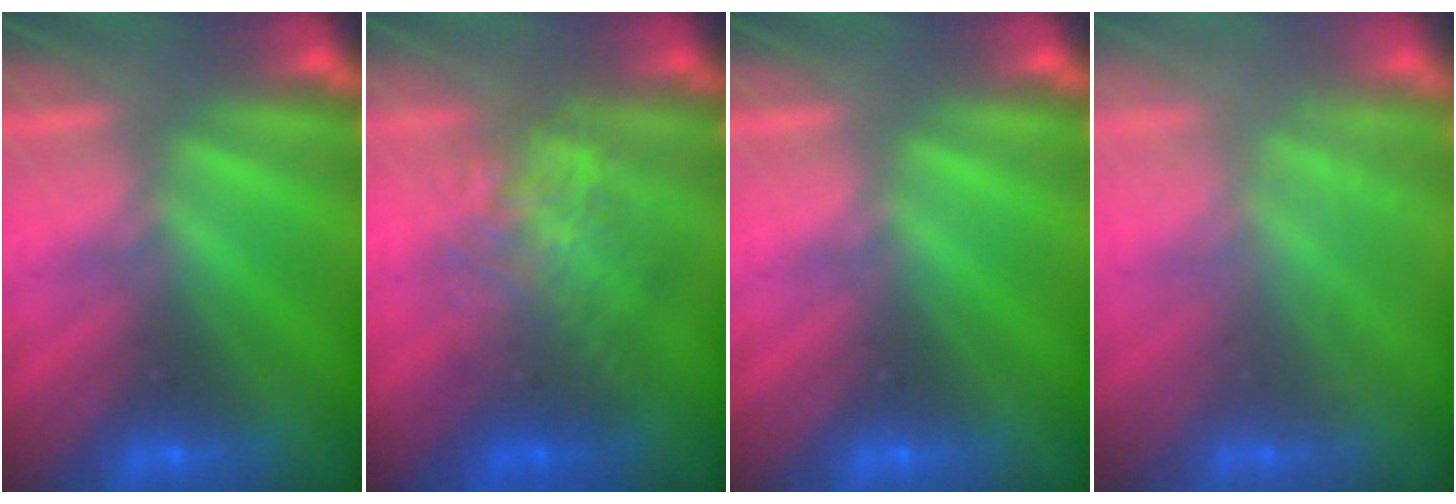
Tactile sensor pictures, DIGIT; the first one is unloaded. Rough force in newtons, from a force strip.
{"total": 2.2}
{"total": 0.0}
{"total": 1.8}